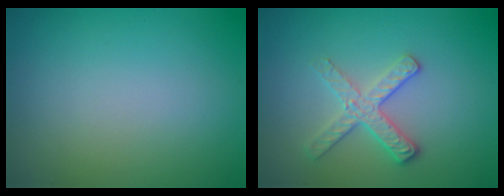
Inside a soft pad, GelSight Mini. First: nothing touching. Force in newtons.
{"total": 2.7, "press": 2.5, "slide": 1.1}